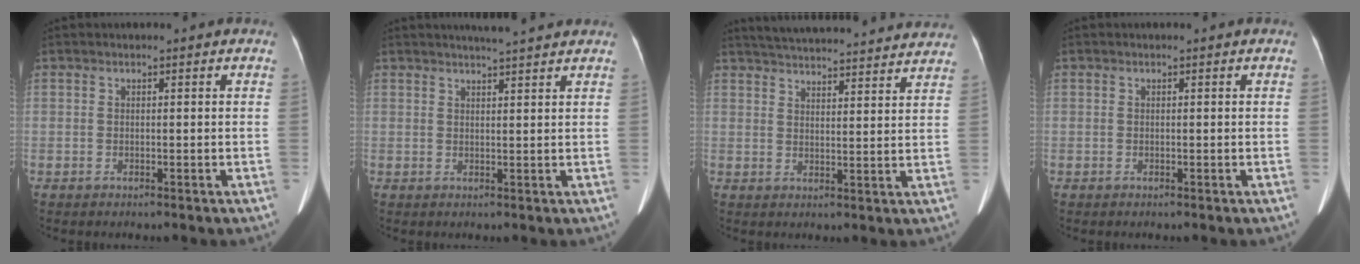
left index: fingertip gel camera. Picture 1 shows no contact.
{"total": 5.9, "force": [5.4, -0.1, 2.4], "torque": [-0.040, 0.016, 0.070]}
{"total": 24.0, "force": [22.5, 2.8, 7.7], "torque": [-0.125, -0.003, 0.290]}
{"total": 0.0}